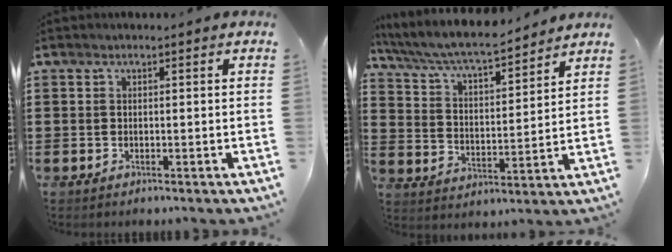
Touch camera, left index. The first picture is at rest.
{"total": 6.8, "force": [6.1, 0.6, 2.8], "torque": [-0.080, -0.036, 0.102]}